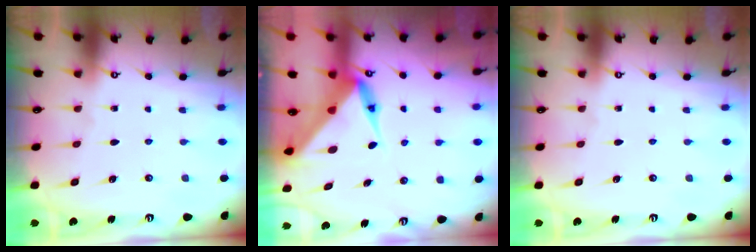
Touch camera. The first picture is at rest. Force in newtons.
{"total": 7.4, "press": 7.3, "slide": 1.3}
{"total": 0.0}